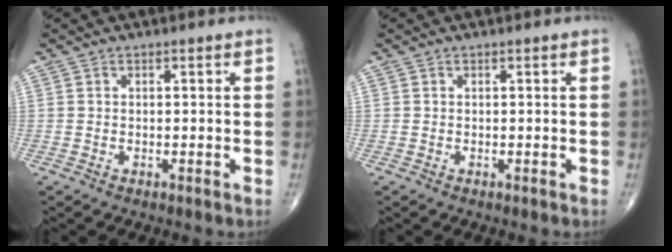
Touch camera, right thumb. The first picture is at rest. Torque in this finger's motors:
{"motor_torque": [0.00, 0.00, 0.00, 0.01, 0.01]}